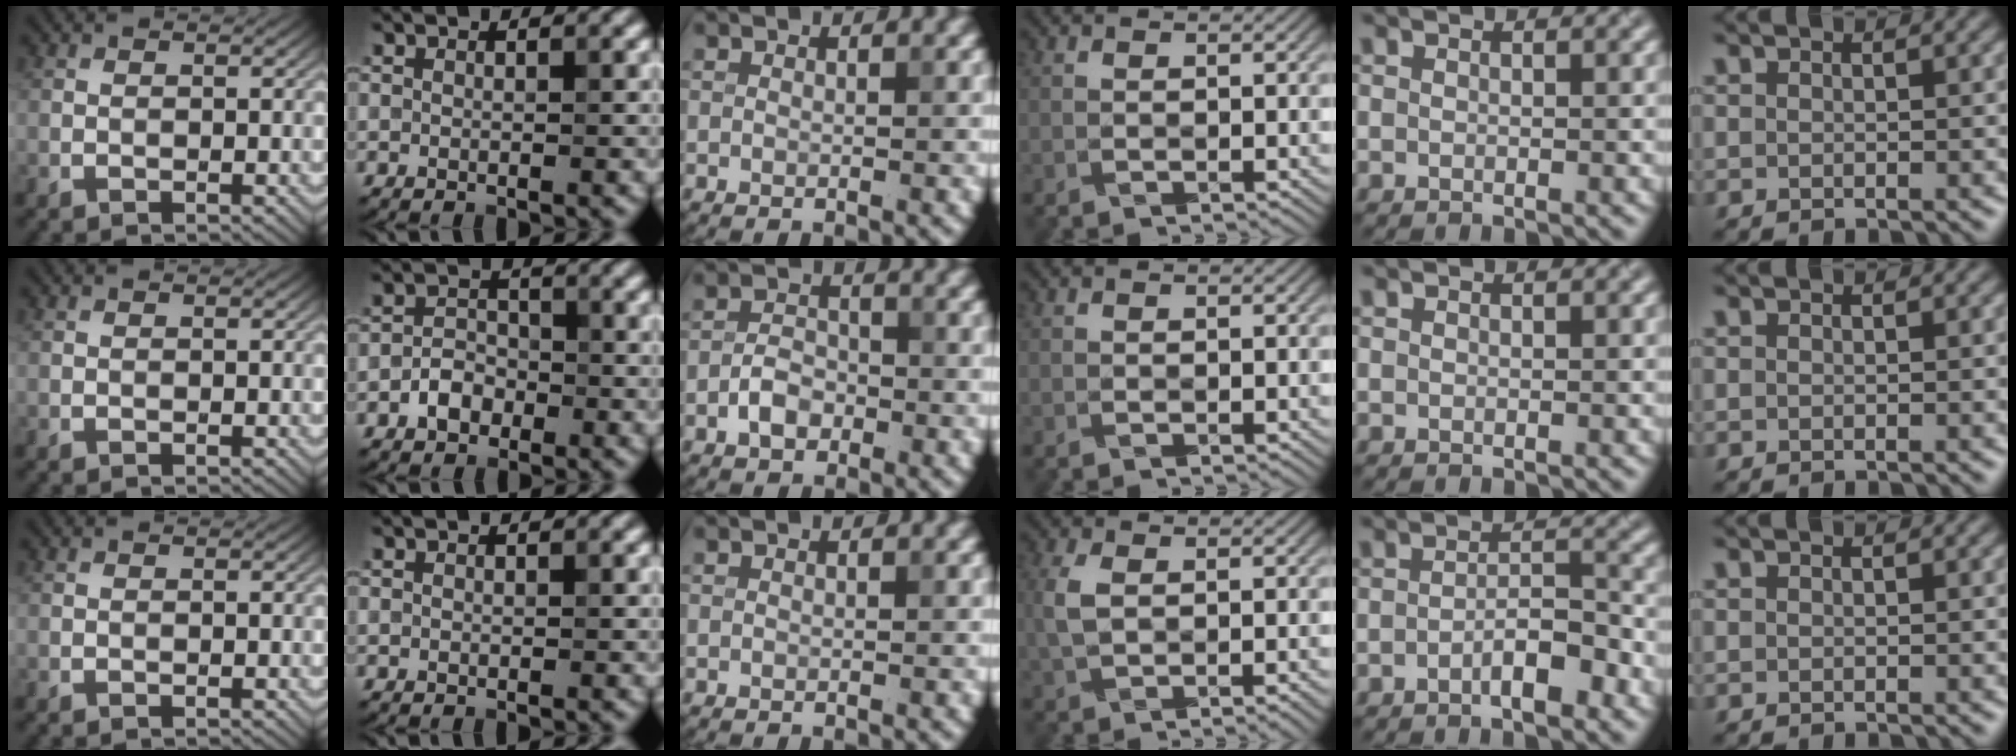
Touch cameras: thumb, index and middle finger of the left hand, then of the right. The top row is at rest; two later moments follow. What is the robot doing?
{"motion": "fold", "object": "apron"}